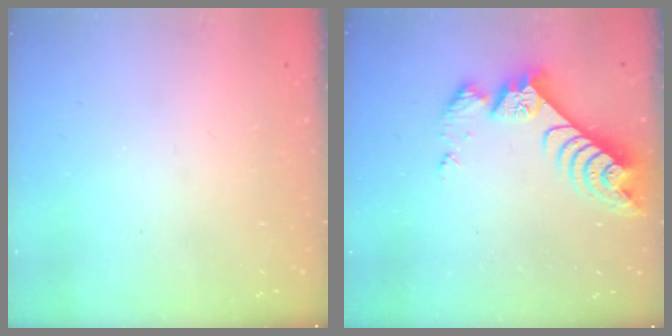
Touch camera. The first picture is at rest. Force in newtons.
{"total": 8.7, "press": 8.6, "slide": 1.0}